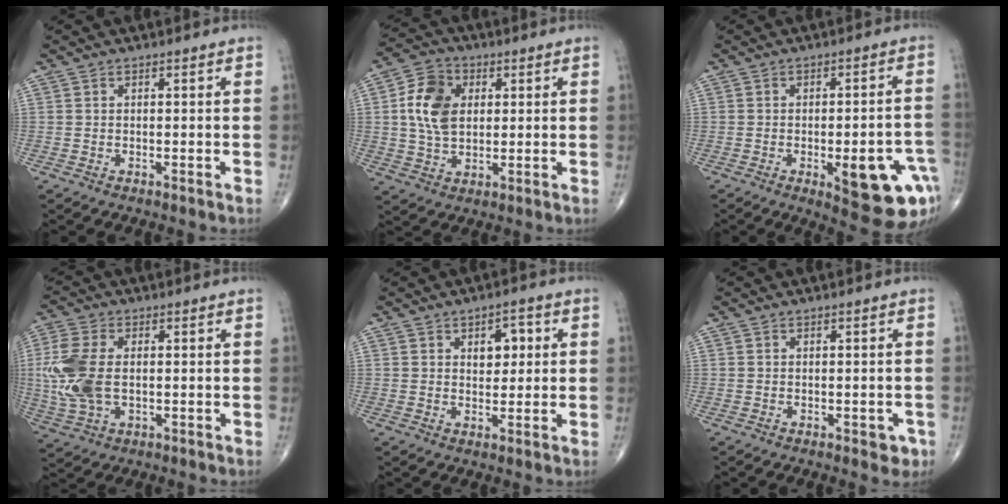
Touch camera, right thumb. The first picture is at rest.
{"total": 10.3, "force": [1.7, 7.3, 7.1], "torque": [-0.122, 0.004, 0.030]}
{"total": 15.3, "force": [-5.5, 5.3, 13.3], "torque": [-0.116, 0.024, -0.051]}
{"total": 11.4, "force": [0.0, 6.7, 9.2], "torque": [-0.231, -0.001, 0.003]}
{"total": 5.0, "force": [1.4, 3.2, 3.6], "torque": [-0.027, -0.004, 0.018]}
{"total": 2.5, "force": [-1.1, 1.5, 1.7], "torque": [-0.002, 0.005, -0.011]}